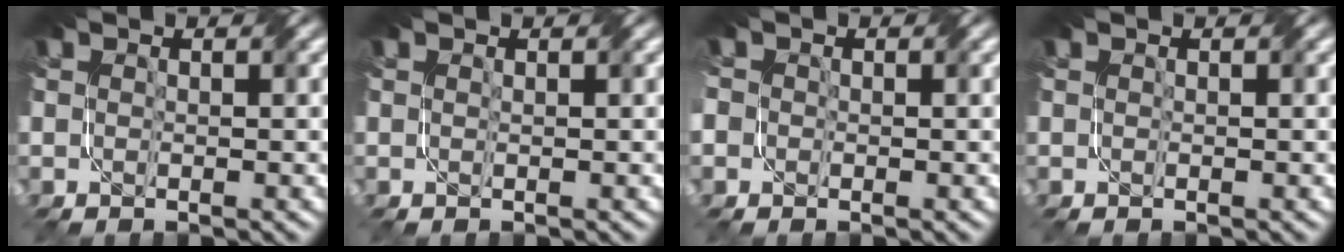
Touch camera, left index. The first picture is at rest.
{"total": 0.0}
{"total": 1.6, "force": [-0.1, 1.6, 0.5], "torque": [-0.013, 0.003, 0.000]}
{"total": 0.0}